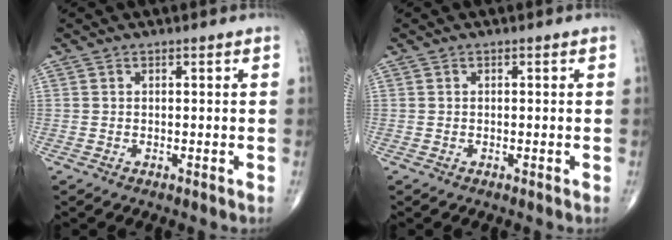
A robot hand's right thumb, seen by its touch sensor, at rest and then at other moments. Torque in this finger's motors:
{"motor_torque": [0.43, 0.30, -0.32, -0.20, 0.05]}